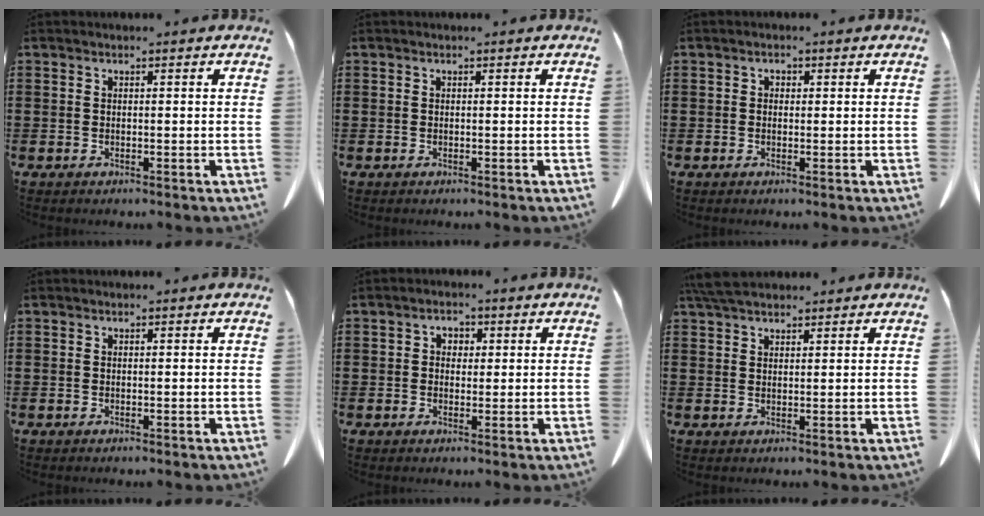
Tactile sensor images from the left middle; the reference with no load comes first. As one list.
[{"total": 0.0}, {"total": 0.7, "force": [0.0, 0.7, 0.3], "torque": [-0.009, 0.005, 0.000]}, {"total": 0.0}, {"total": 1.7, "force": [0.2, 1.5, 0.7], "torque": [-0.020, 0.010, 0.000]}, {"total": 4.3, "force": [3.6, 1.1, 1.9], "torque": [-0.047, -0.001, 0.070]}]